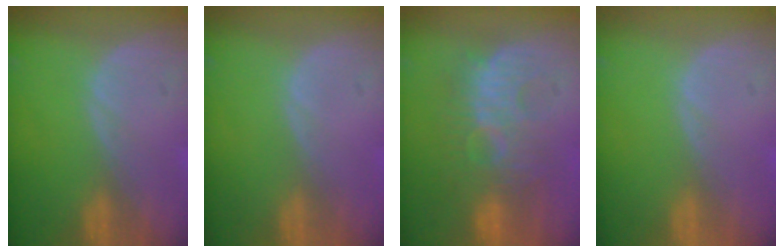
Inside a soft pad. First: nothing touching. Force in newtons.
{"total": 0.0}
{"total": 8.9, "press": 8.8, "slide": 1.7}
{"total": 0.0}